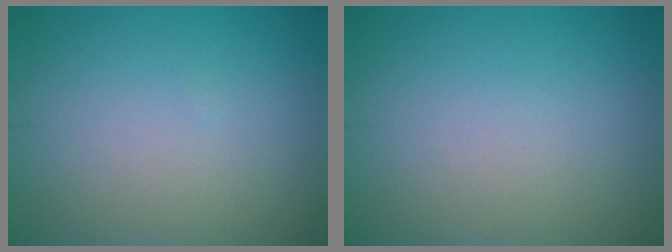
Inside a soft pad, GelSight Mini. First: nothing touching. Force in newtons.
{"total": 0.0}